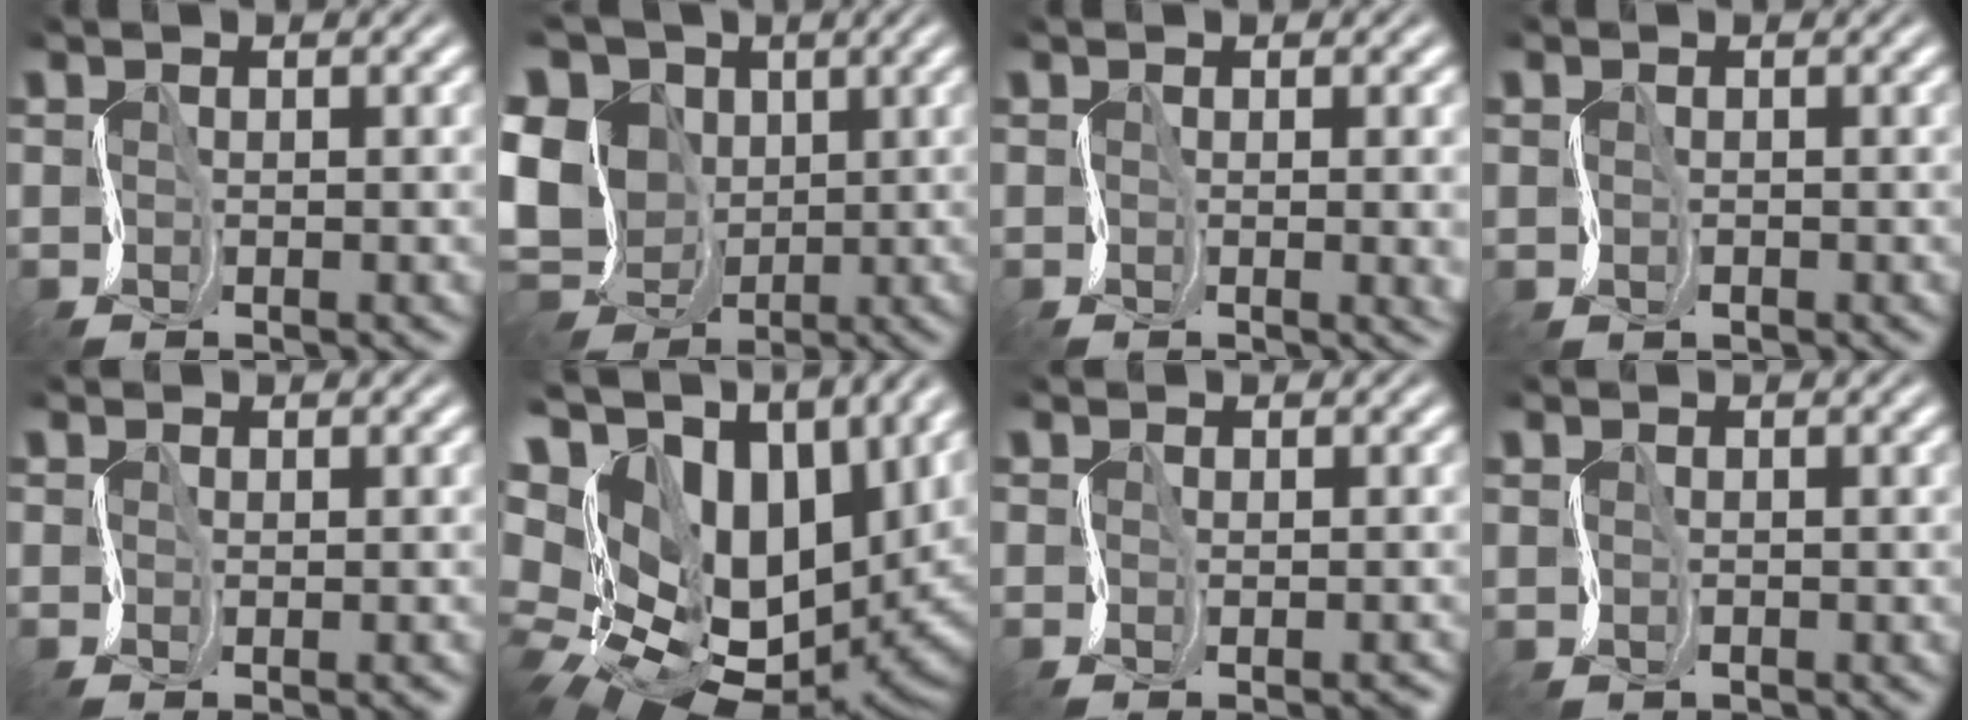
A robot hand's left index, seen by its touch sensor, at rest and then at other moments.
{"total": 12.0, "force": [0.6, 10.5, 5.9], "torque": [-0.131, 0.010, -0.015]}
{"total": 3.7, "force": [0.2, 1.7, 3.2], "torque": [-0.032, -0.001, 0.004]}
{"total": 1.2, "force": [0.0, 0.3, -1.1], "torque": [0.010, 0.001, -0.002]}
{"total": 1.2, "force": [-0.8, 0.7, 0.5], "torque": [-0.009, -0.003, -0.011]}
{"total": 15.9, "force": [6.1, 10.7, 10.1], "torque": [-0.176, 0.009, 0.131]}
{"total": 1.4, "force": [-1.1, 0.8, 0.5], "torque": [-0.007, -0.003, -0.016]}
{"total": 1.1, "force": [0.0, 0.2, -1.1], "torque": [0.009, 0.000, -0.003]}